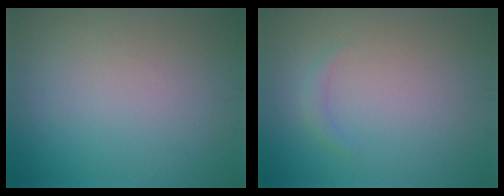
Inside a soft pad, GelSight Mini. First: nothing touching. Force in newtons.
{"total": 0.9, "press": 0.9, "slide": 0.0}